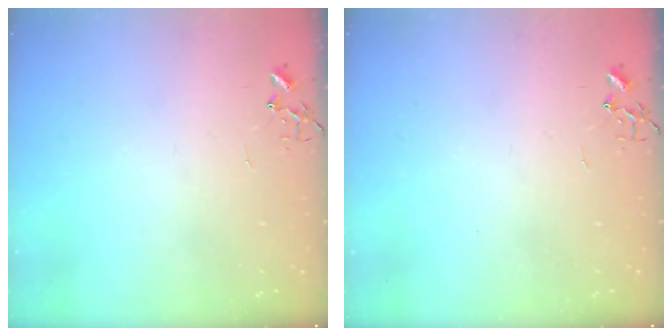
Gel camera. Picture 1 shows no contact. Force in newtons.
{"total": 0.0}